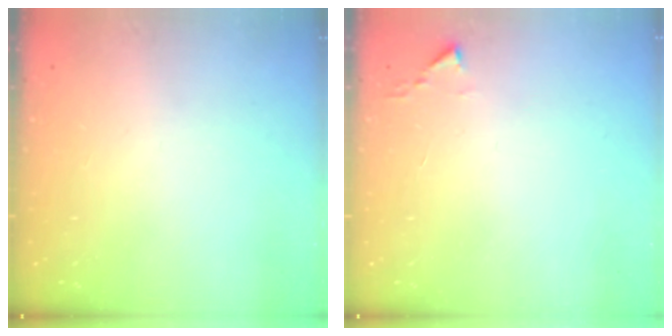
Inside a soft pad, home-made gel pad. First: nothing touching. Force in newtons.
{"total": 2.4, "press": 2.4, "slide": 0.3}